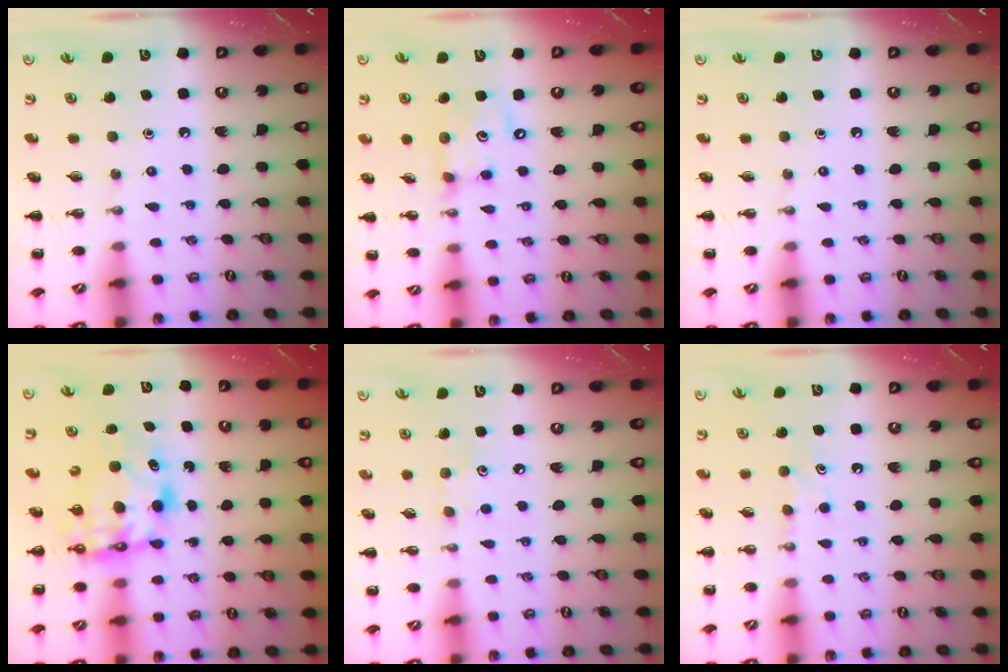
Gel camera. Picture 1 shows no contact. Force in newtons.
{"total": 10.1, "press": 9.9, "slide": 1.9}
{"total": 0.0}
{"total": 7.6, "press": 7.4, "slide": 1.4}
{"total": 4.2, "press": 4.1, "slide": 1.1}
{"total": 4.2, "press": 4.0, "slide": 1.4}